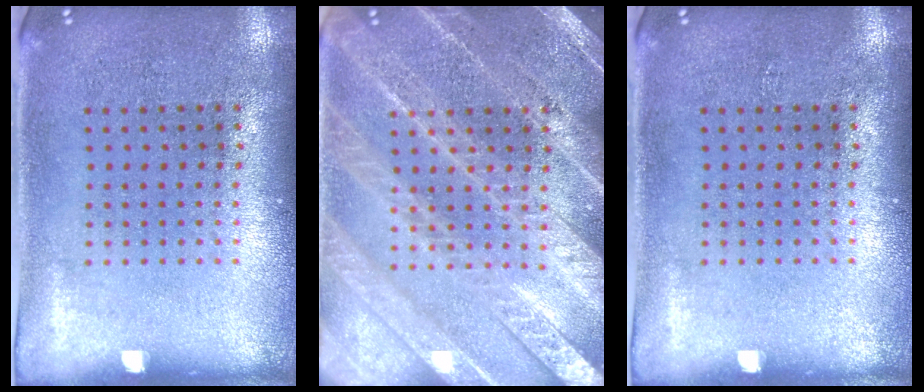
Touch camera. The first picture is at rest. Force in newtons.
{"total": 5.4, "press": 5.3, "slide": 0.8}
{"total": 0.0}